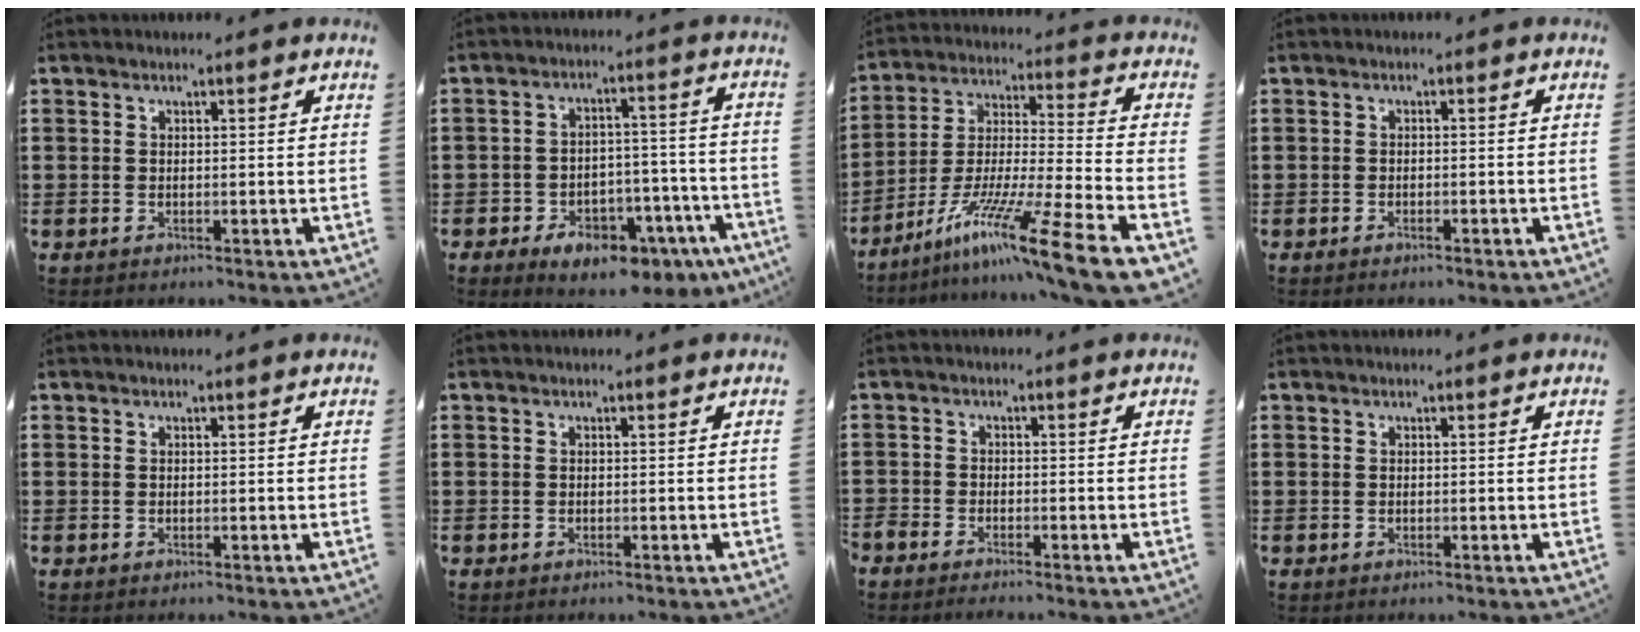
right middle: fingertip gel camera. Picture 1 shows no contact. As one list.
[{"total": 7.2, "force": [-5.3, 2.9, 3.9], "torque": [-0.065, 0.023, -0.094]}, {"total": 14.9, "force": [-10.4, -0.4, 10.7], "torque": [-0.198, 0.006, -0.196]}, {"total": 0.7, "force": [-0.7, 0.1, 0.3], "torque": [-0.008, -0.001, -0.013]}, {"total": 0.0}, {"total": 0.0}, {"total": 1.6, "force": [-1.6, 0.1, 0.2], "torque": [-0.007, 0.001, -0.033]}, {"total": 0.0}]